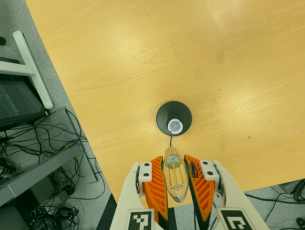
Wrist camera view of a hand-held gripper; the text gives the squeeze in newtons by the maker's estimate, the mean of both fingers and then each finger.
{"total": 22.8, "left": 24.9, "right": 20.7}